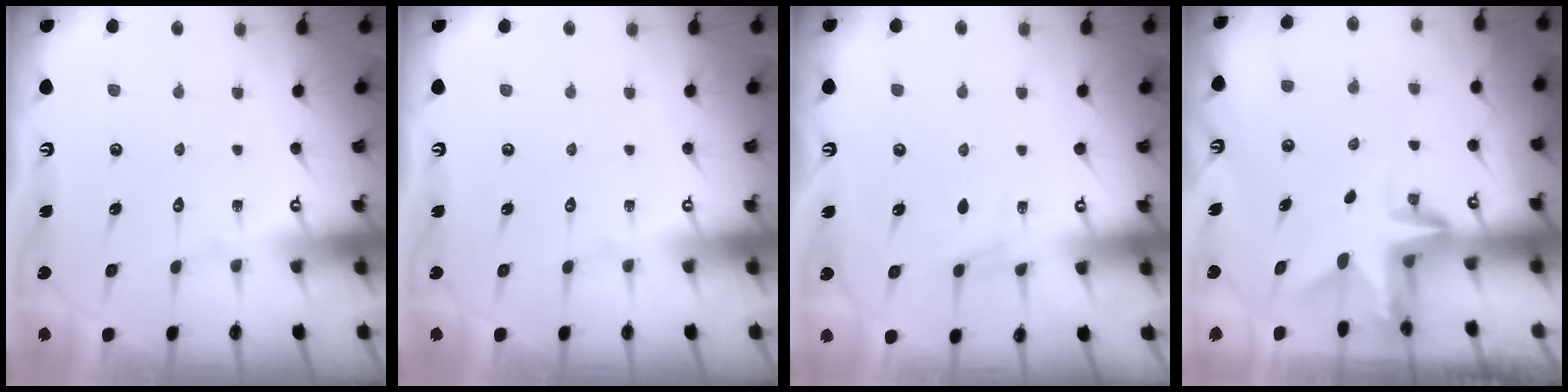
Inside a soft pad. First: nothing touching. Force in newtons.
{"total": 0.0}
{"total": 3.0, "press": 2.9, "slide": 0.5}
{"total": 3.1, "press": 3.1, "slide": 0.2}